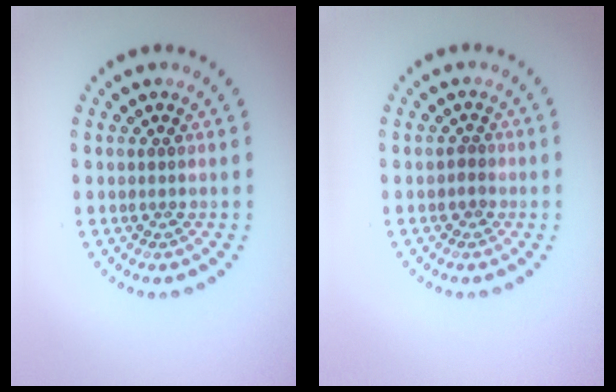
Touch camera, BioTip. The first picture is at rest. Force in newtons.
{"total": 0.8, "press": 0.4, "slide": 0.7}